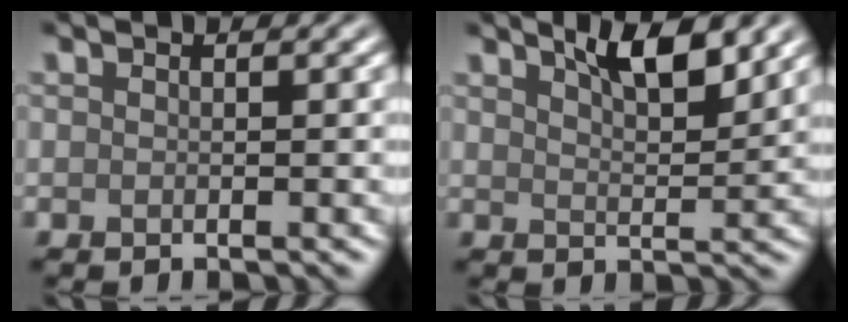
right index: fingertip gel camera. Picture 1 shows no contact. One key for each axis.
{"total": 4.6, "fx": 3.1, "fy": 1.3, "fz": 3.1, "tx": -0.043, "ty": 0.004, "tz": 0.047}